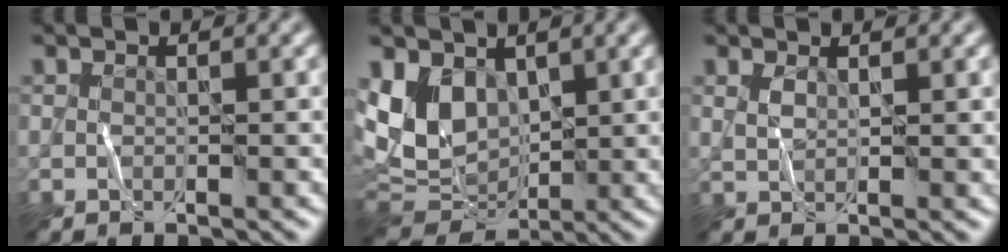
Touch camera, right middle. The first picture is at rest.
{"total": 6.2, "force": [2.2, 4.3, 4.0], "torque": [-0.099, -0.007, 0.045]}
{"total": 0.7, "force": [0.5, 0.0, 0.5], "torque": [-0.019, 0.004, 0.018]}